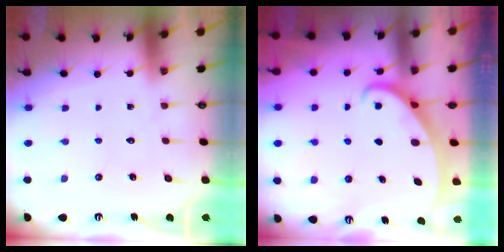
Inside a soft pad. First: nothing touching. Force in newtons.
{"total": 2.4, "press": 2.4, "slide": 0.2}